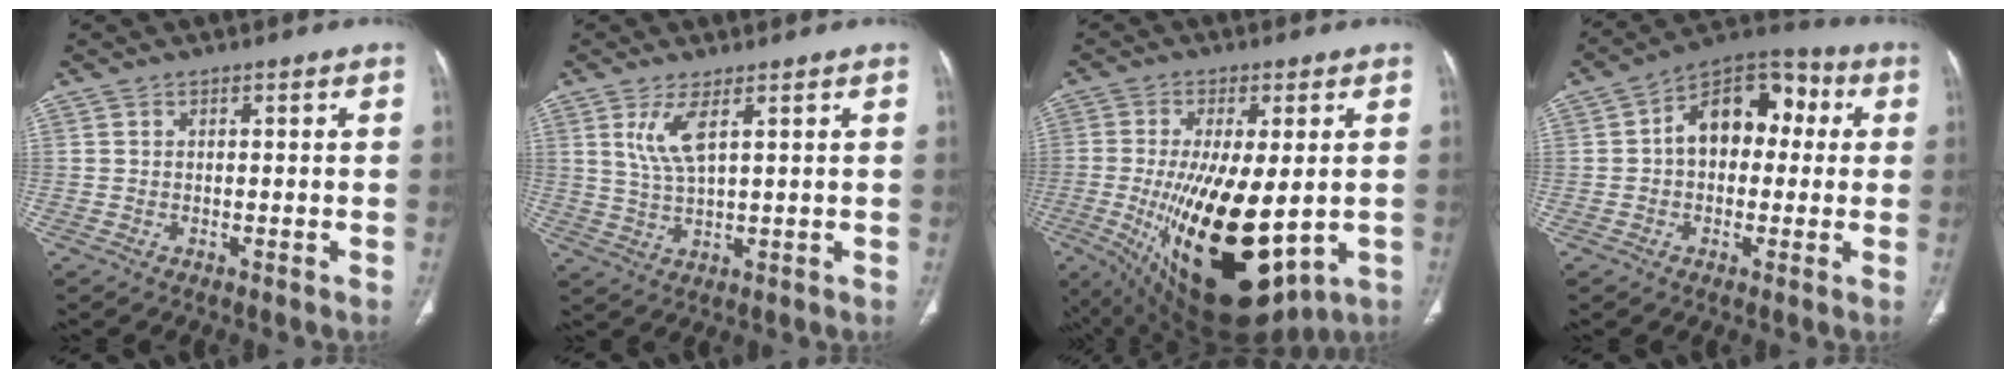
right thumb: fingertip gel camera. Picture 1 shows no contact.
{"total": 5.5, "force": [2.4, 1.3, 4.8], "torque": [-0.107, -0.018, 0.059]}
{"total": 23.8, "force": [-4.0, 9.9, 21.3], "torque": [-0.367, -0.031, -0.030]}
{"total": 13.8, "force": [1.8, 9.3, 10.0], "torque": [-0.110, 0.038, 0.013]}